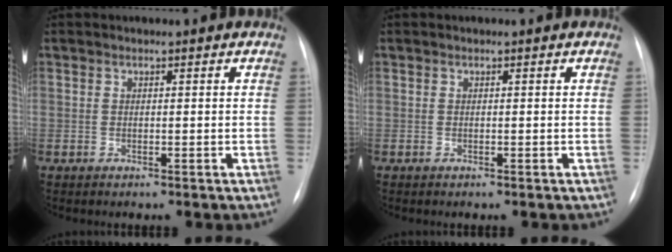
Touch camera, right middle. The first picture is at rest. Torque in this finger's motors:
{"motor_torque": [0.25, -0.26, 0.05, 0.01]}